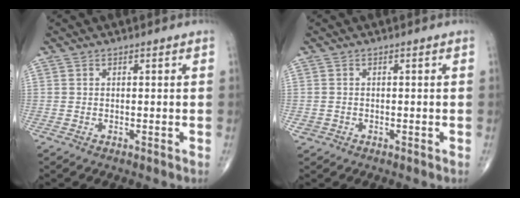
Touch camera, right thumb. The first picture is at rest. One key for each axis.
{"total": 1.1, "fx": -0.4, "fy": 1.0, "fz": 0.3, "tx": -0.006, "ty": 0.005, "tz": -0.004}